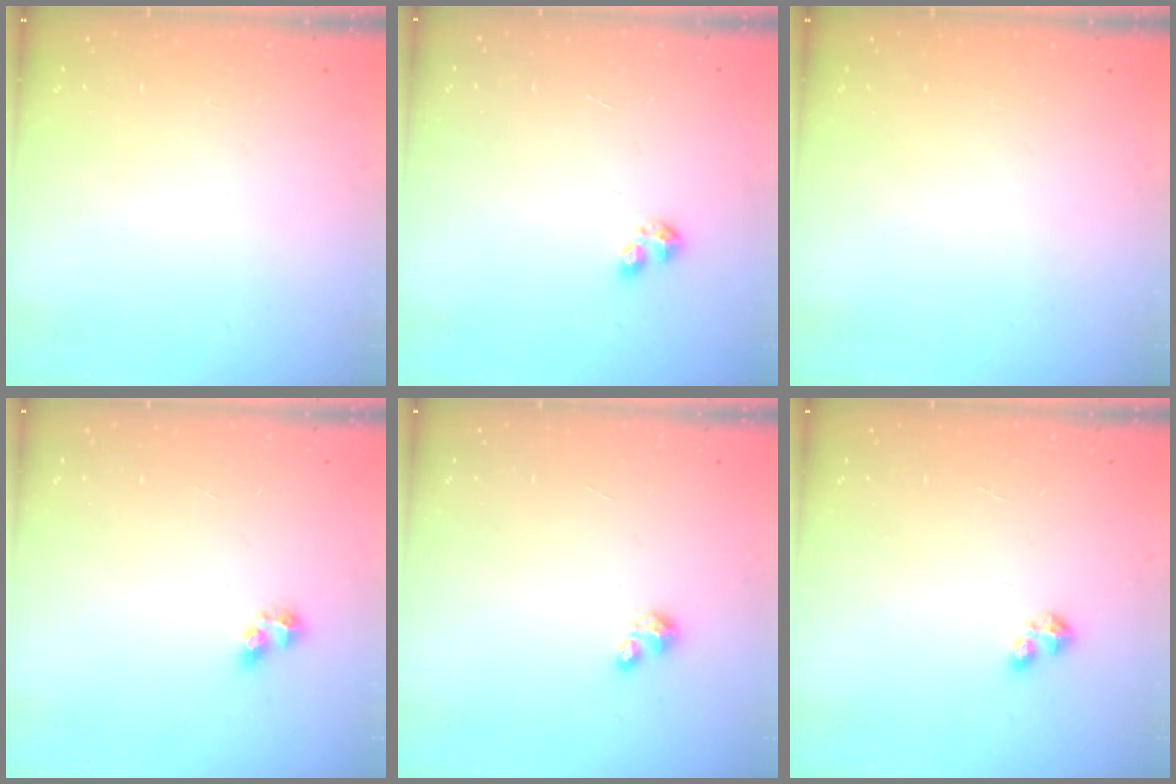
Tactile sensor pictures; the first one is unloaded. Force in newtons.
{"total": 2.8, "press": 2.8, "slide": 0.5}
{"total": 0.0}
{"total": 4.4, "press": 4.3, "slide": 0.8}
{"total": 2.5, "press": 2.5, "slide": 0.3}
{"total": 2.4, "press": 2.4, "slide": 0.4}